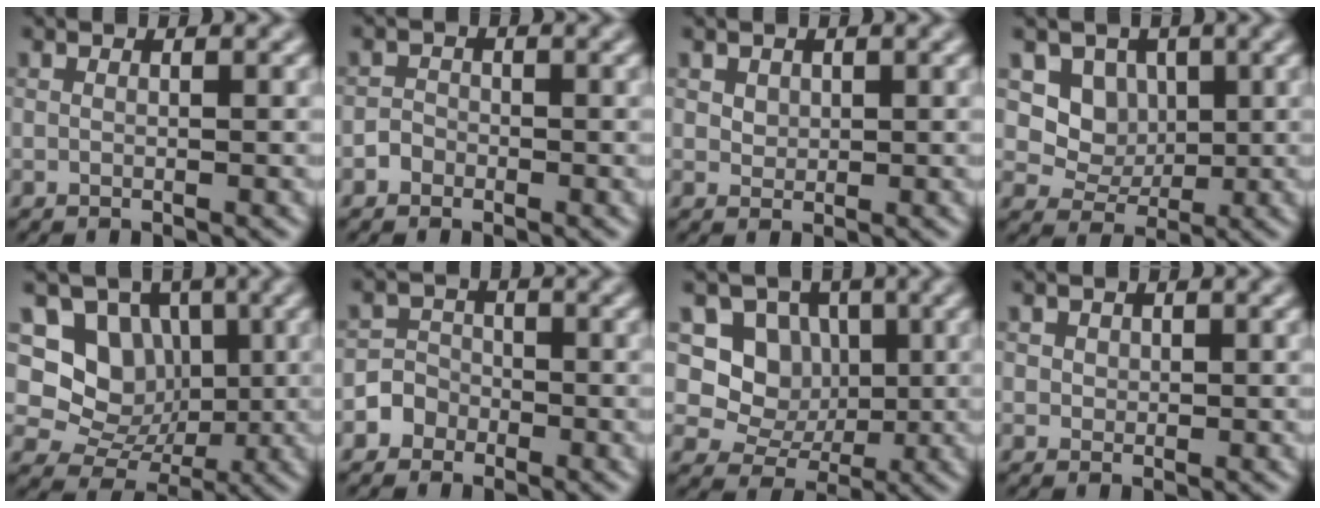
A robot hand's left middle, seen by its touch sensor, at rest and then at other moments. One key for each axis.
{"total": 1.2, "fx": -0.7, "fy": 1.0, "fz": 0.2, "tx": 0.008, "ty": 0.003, "tz": -0.017}
{"total": 1.3, "fx": 0.7, "fy": 1.0, "fz": 0.5, "tx": -0.009, "ty": -0.006, "tz": 0.023}
{"total": 3.7, "fx": 0.8, "fy": 3.3, "fz": 1.6, "tx": -0.026, "ty": -0.007, "tz": 0.008}
{"total": 7.5, "fx": 2.0, "fy": 6.5, "fz": 3.2, "tx": -0.044, "ty": 0.000, "tz": 0.021}
{"total": 2.7, "fx": -1.4, "fy": 2.3, "fz": 0.1, "tx": 0.030, "ty": 0.006, "tz": -0.036}
{"total": 4.7, "fx": 0.9, "fy": 4.2, "fz": 1.9, "tx": -0.023, "ty": -0.008, "tz": 0.004}
{"total": 1.1, "fx": 0.5, "fy": 0.9, "fz": 0.3, "tx": -0.002, "ty": -0.005, "tz": 0.014}